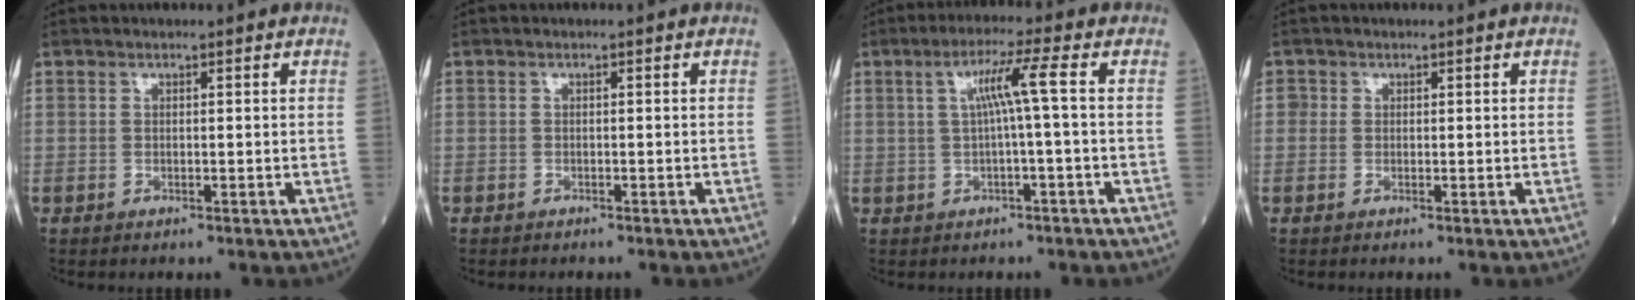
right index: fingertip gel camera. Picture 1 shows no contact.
{"total": 0.8, "force": [-0.7, 0.3, 0.0], "torque": [-0.007, 0.002, -0.014]}
{"total": 5.1, "force": [0.4, -1.0, 5.0], "torque": [-0.092, 0.013, 0.012]}
{"total": 0.9, "force": [0.1, 0.9, 0.1], "torque": [0.006, 0.002, -0.001]}